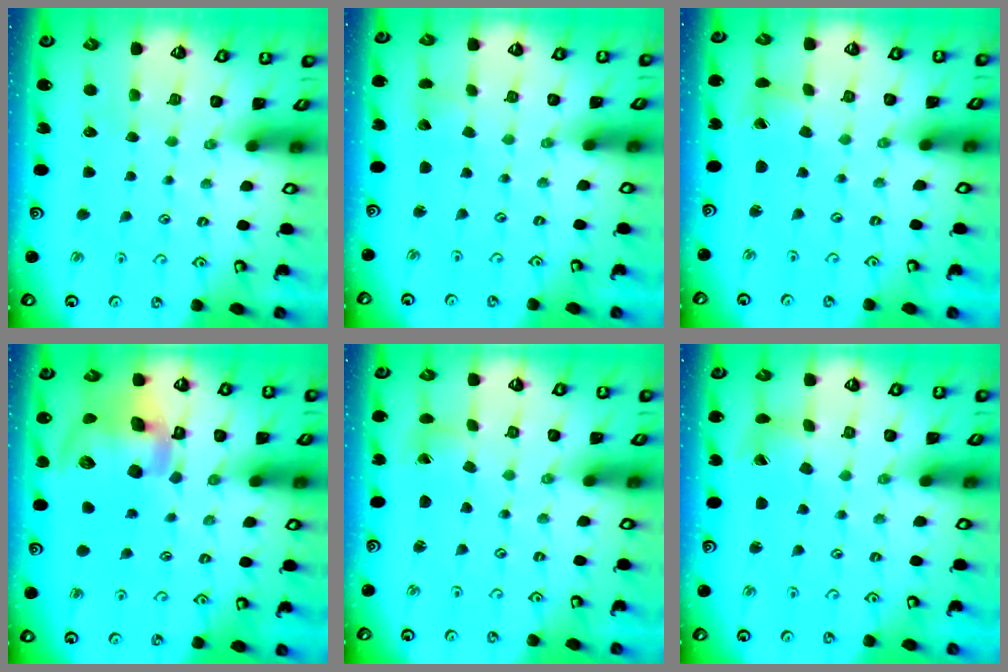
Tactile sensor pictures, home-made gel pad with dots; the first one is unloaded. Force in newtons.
{"total": 2.6, "press": 2.6, "slide": 0.2}
{"total": 1.7, "press": 1.7, "slide": 0.2}
{"total": 18.7, "press": 18.5, "slide": 2.9}
{"total": 0.5, "press": 0.5, "slide": 0.1}
{"total": 3.8, "press": 3.8, "slide": 0.6}